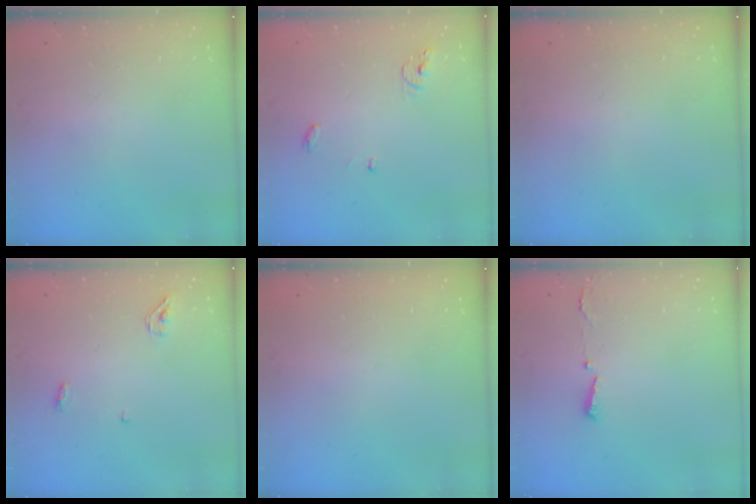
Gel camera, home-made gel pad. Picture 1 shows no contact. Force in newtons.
{"total": 4.5, "press": 4.5, "slide": 0.3}
{"total": 0.0}
{"total": 3.2, "press": 3.0, "slide": 1.2}
{"total": 0.0}
{"total": 2.9, "press": 2.8, "slide": 0.6}